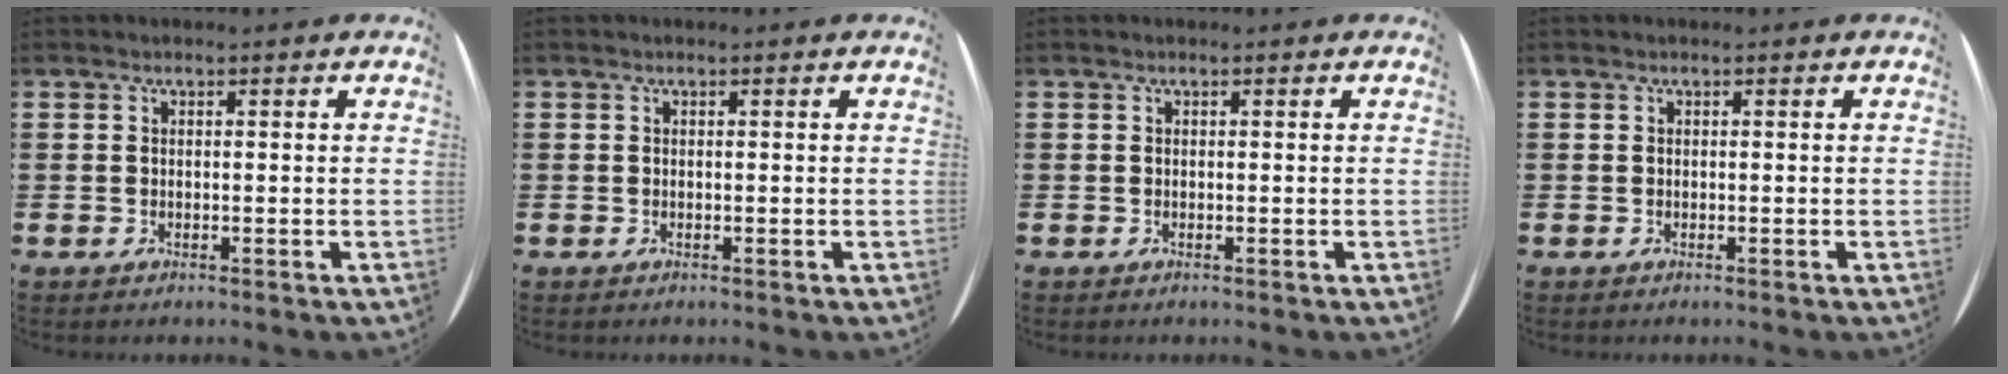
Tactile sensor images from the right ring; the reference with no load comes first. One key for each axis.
{"total": 0.0}
{"total": 0.0}
{"total": 0.0}